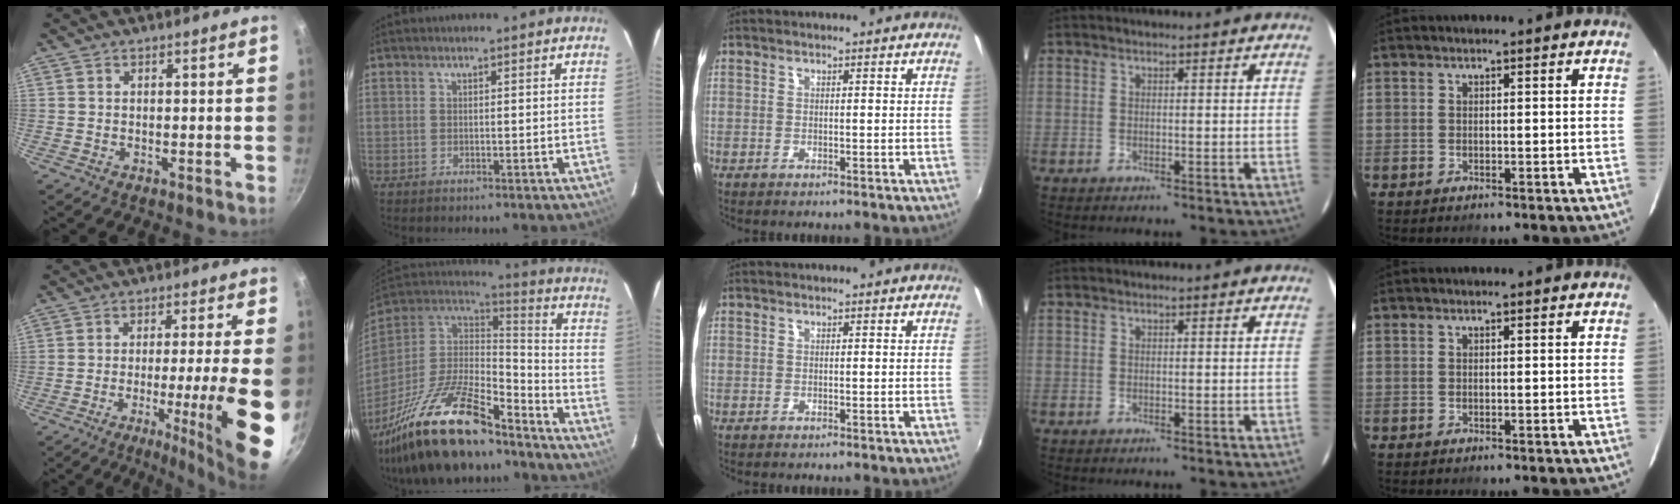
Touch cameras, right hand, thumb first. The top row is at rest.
{"thumb": {"total": 15.1, "force": [-4.3, 0.3, 14.5], "torque": [-0.214, 0.004, -0.058]}, "index": {"total": 27.3, "force": [-19.2, 9.1, 17.1], "torque": [-0.336, -0.030, -0.321]}}